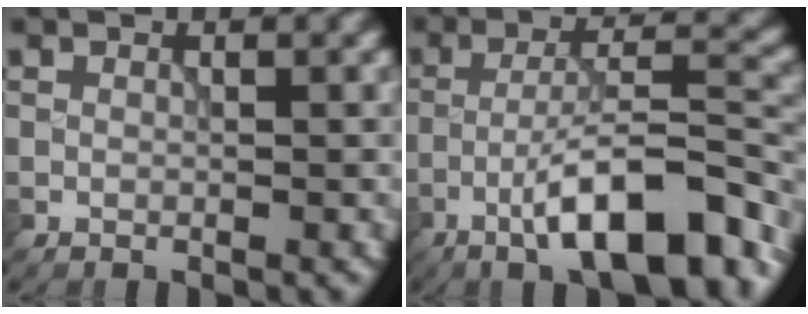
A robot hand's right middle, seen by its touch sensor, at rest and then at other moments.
{"total": 10.9, "force": [-6.1, 2.6, 8.6], "torque": [-0.134, 0.013, -0.098]}